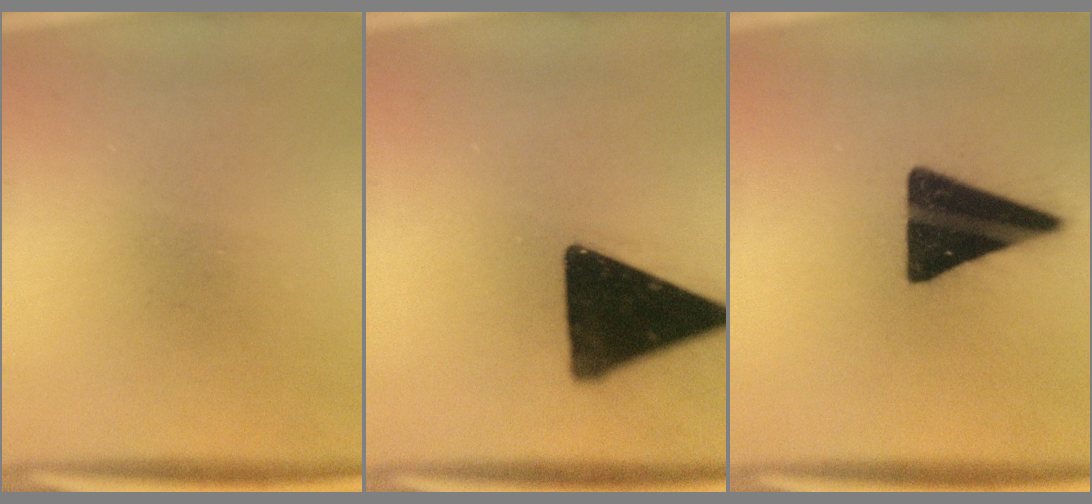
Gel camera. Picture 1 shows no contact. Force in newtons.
{"total": 18.3}
{"total": 19.1}